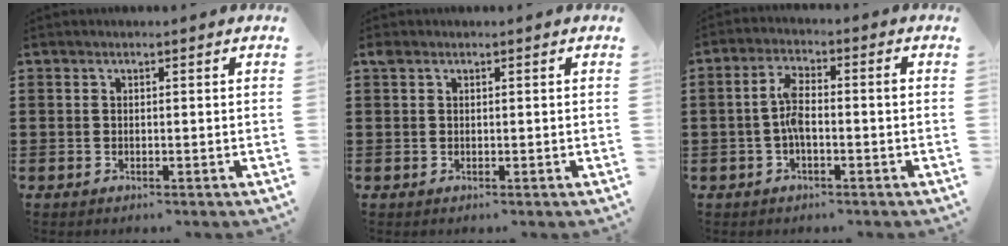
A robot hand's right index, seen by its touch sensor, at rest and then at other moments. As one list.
[{"total": 0.8, "force": [0.3, 0.7, 0.4], "torque": [-0.011, 0.005, 0.006]}, {"total": 5.4, "force": [-0.7, 1.7, 5.1], "torque": [-0.105, 0.004, -0.018]}]